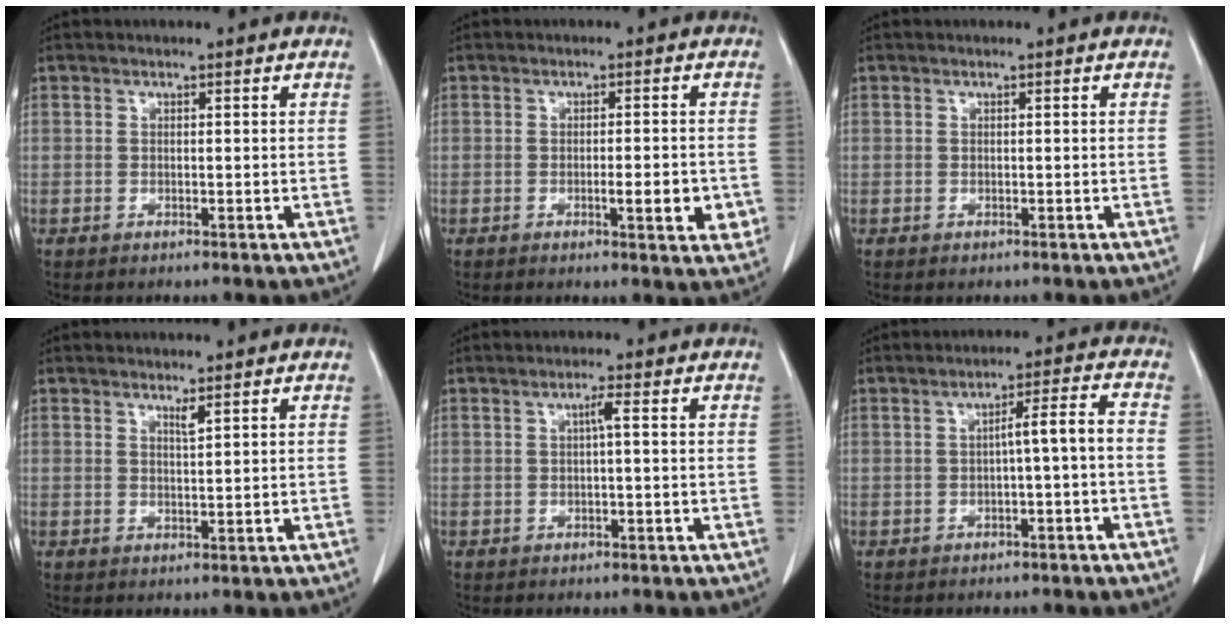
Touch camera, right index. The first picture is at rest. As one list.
[{"total": 5.1, "force": [-1.3, 1.1, 4.8], "torque": [-0.062, -0.002, -0.014]}, {"total": 0.0}, {"total": 1.1, "force": [0.8, -0.2, 0.8], "torque": [-0.016, -0.008, 0.016]}, {"total": 1.4, "force": [0.1, -0.2, 1.4], "torque": [-0.026, 0.003, 0.002]}, {"total": 4.4, "force": [-1.2, 0.0, 4.2], "torque": [-0.062, 0.017, -0.016]}]